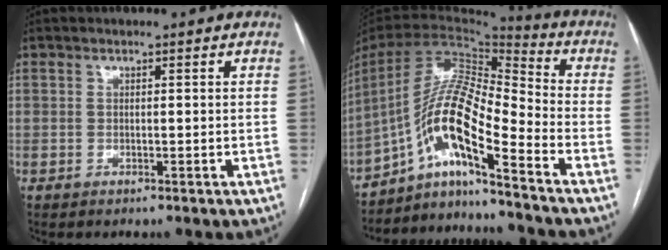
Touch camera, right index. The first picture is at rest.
{"total": 15.9, "force": [-8.9, 1.6, 13.1], "torque": [-0.246, 0.017, -0.157]}